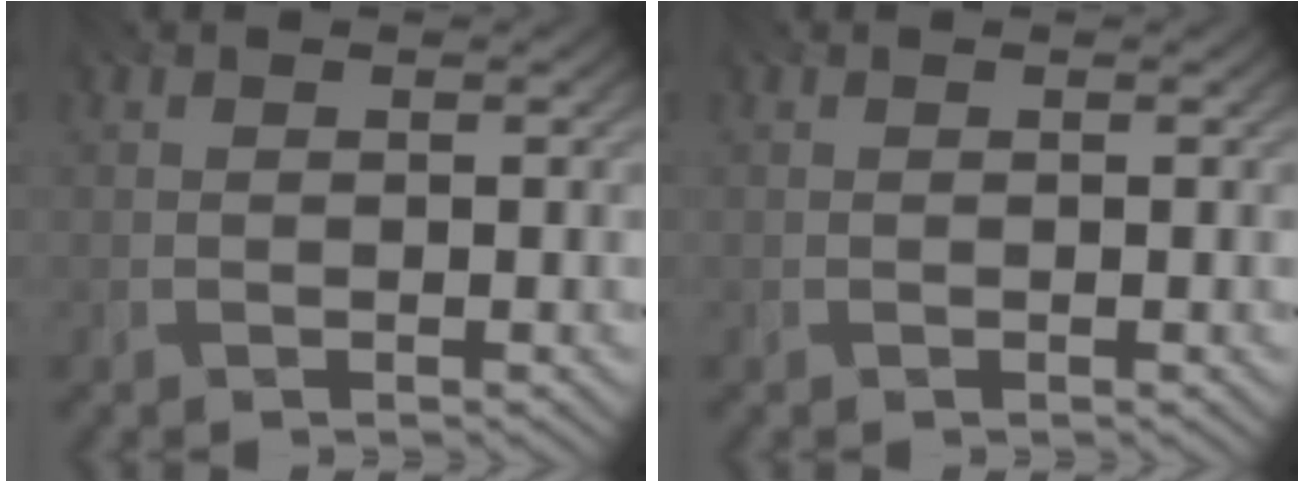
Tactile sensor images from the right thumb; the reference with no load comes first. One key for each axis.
{"total": 0.0}